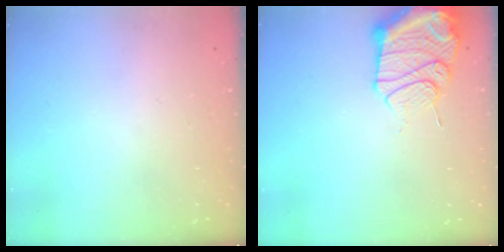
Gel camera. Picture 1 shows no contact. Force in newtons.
{"total": 13.8, "press": 13.5, "slide": 2.9}